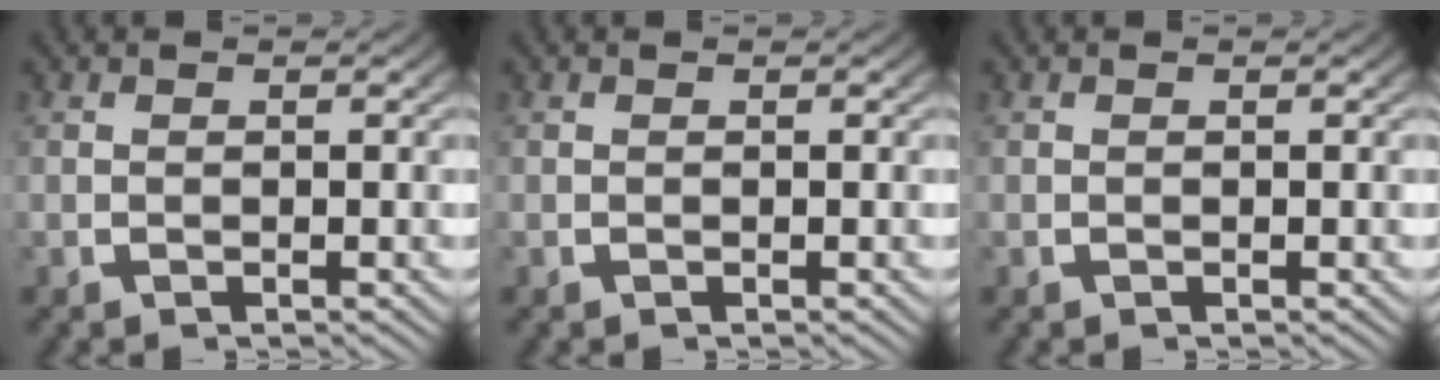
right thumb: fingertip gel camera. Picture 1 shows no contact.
{"total": 0.0}
{"total": 0.0}